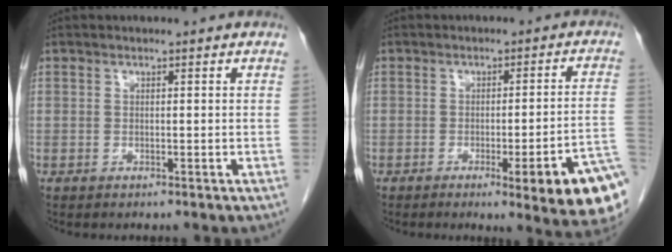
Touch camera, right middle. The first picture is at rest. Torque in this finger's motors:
{"motor_torque": [1.09, -1.05, 0.22, 0.05]}